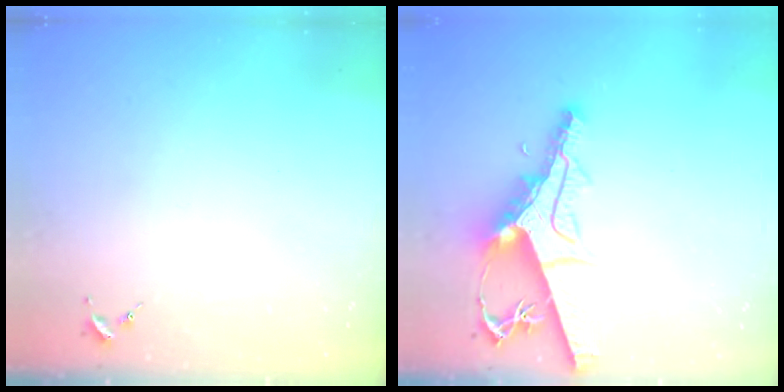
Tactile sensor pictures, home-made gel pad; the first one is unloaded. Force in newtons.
{"total": 13.2, "press": 13.1, "slide": 1.4}